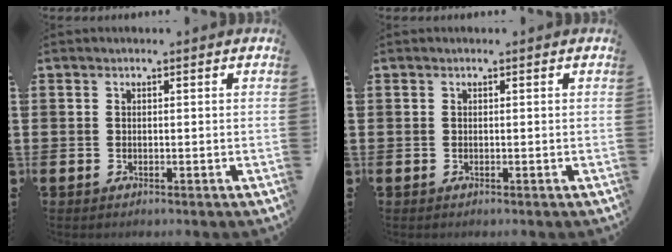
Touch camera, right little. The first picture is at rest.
{"total": 0.0}